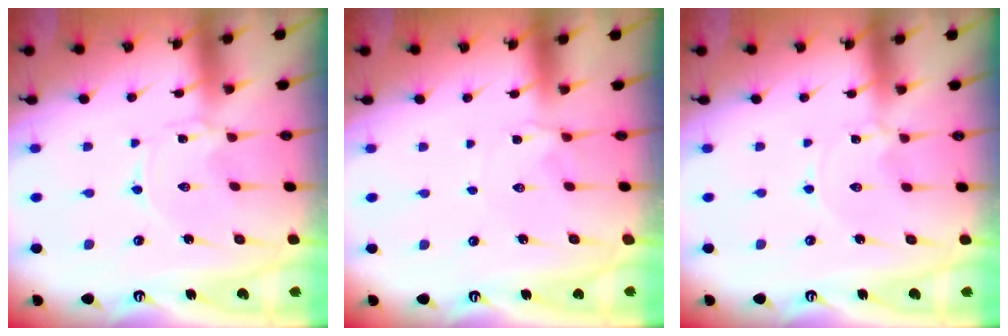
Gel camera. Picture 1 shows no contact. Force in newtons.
{"total": 1.9, "press": 1.9, "slide": 0.4}
{"total": 0.0}